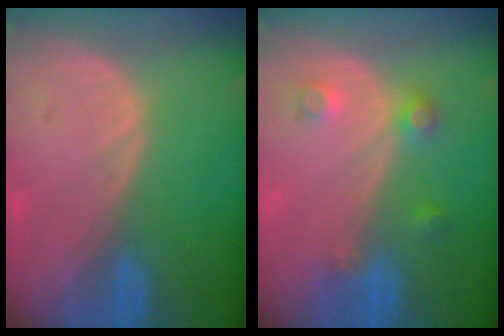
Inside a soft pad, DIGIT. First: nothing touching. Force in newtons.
{"total": 3.5, "press": 3.2, "slide": 1.6}